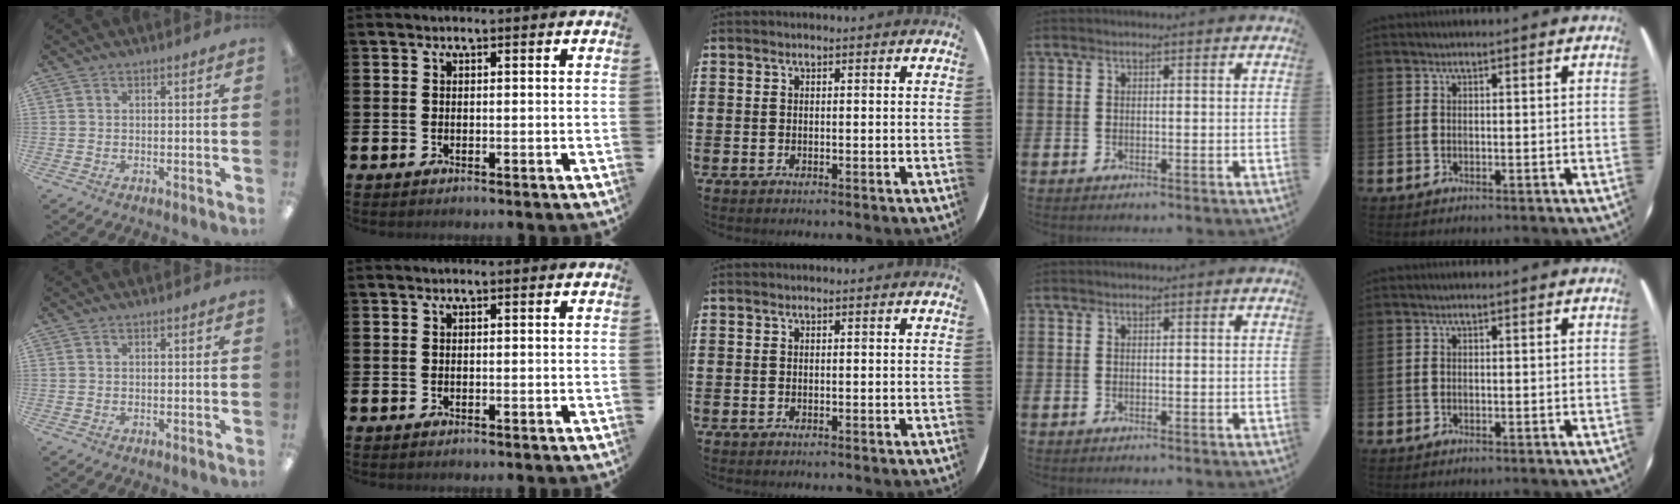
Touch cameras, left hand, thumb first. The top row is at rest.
{}